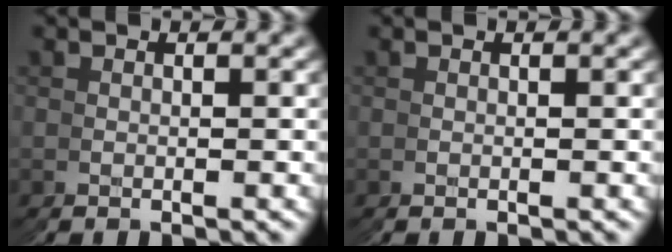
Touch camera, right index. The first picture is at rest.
{"total": 0.0}